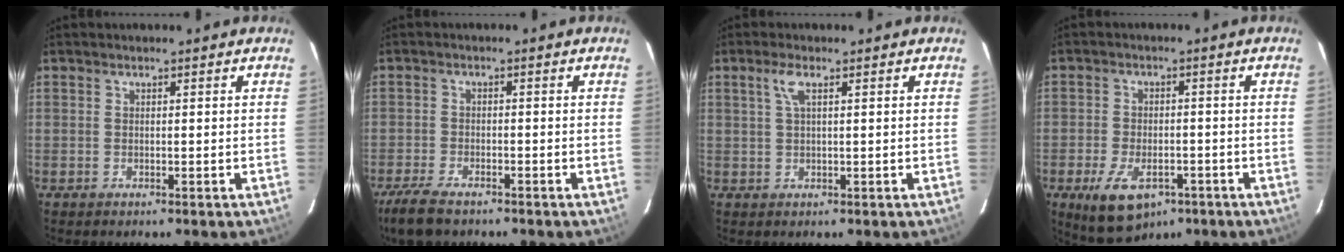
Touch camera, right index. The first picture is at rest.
{"total": 6.8, "force": [-5.4, 2.2, 3.5], "torque": [-0.105, -0.020, -0.105]}
{"total": 2.6, "force": [1.1, 0.5, 2.3], "torque": [-0.049, 0.006, 0.022]}
{"total": 10.9, "force": [-5.9, 6.0, 7.0], "torque": [-0.147, -0.020, -0.090]}